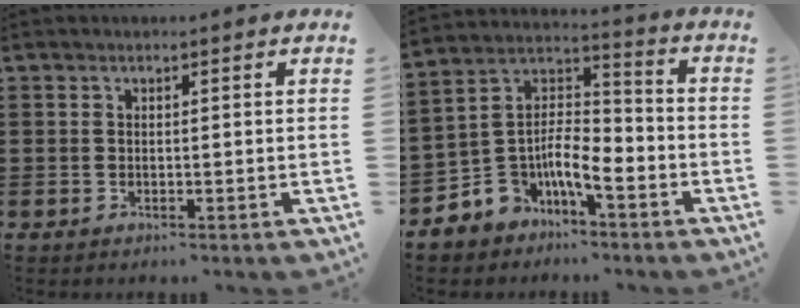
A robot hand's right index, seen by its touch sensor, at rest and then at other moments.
{"total": 6.8, "force": [-3.8, 4.2, 3.9], "torque": [-0.094, -0.013, -0.076]}